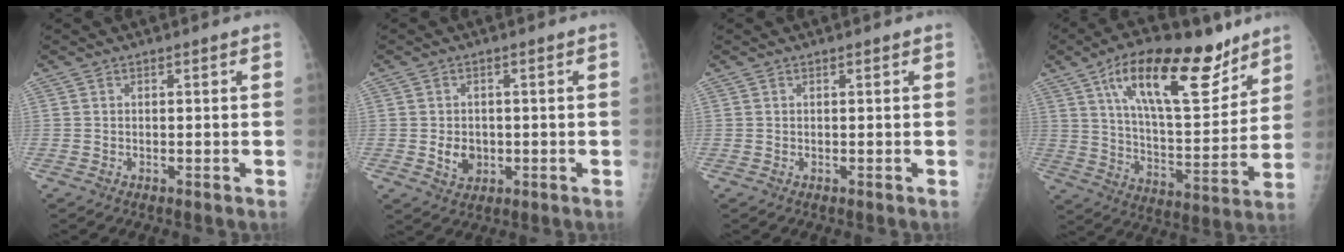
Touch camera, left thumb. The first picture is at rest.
{"total": 4.1, "force": [-0.5, 3.4, 2.3], "torque": [-0.024, 0.001, 0.000]}
{"total": 0.0}
{"total": 22.8, "force": [13.4, 9.2, 16.0], "torque": [-0.218, -0.055, 0.227]}